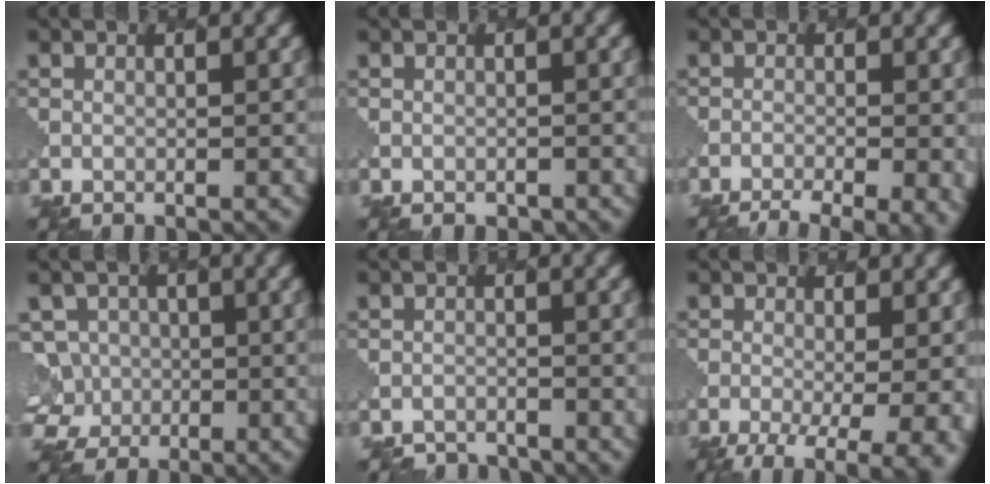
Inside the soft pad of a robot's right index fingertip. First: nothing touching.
{"total": 0.9, "force": [-0.6, 0.7, 0.2], "torque": [-0.001, -0.003, -0.002]}
{"total": 8.3, "force": [-5.6, 2.9, 5.5], "torque": [-0.068, -0.022, -0.066]}
{"total": 5.2, "force": [-0.5, 5.0, 1.4], "torque": [-0.025, 0.014, -0.026]}
{"total": 2.5, "force": [-2.4, 0.5, -0.5], "torque": [0.011, -0.001, -0.038]}
{"total": 10.2, "force": [-3.7, 4.6, 8.3], "torque": [-0.102, -0.018, -0.039]}